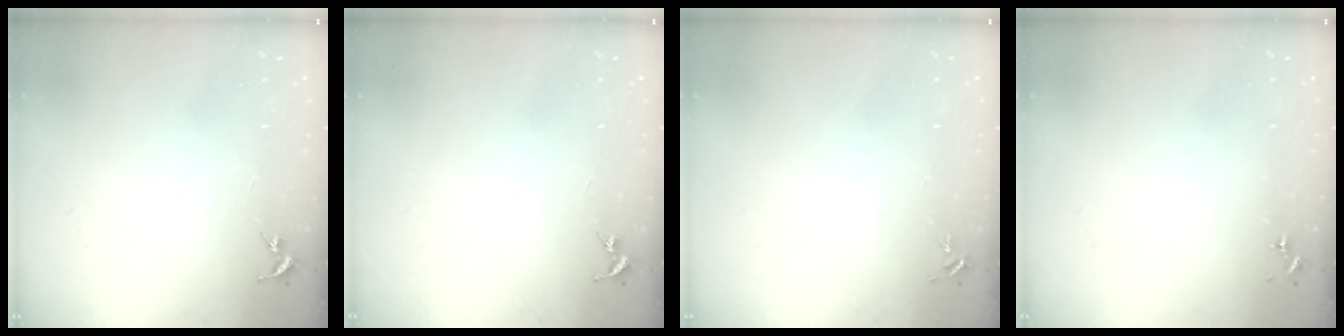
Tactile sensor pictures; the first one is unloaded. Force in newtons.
{"total": 0.0}
{"total": 4.4, "press": 4.4, "slide": 0.6}
{"total": 0.0}